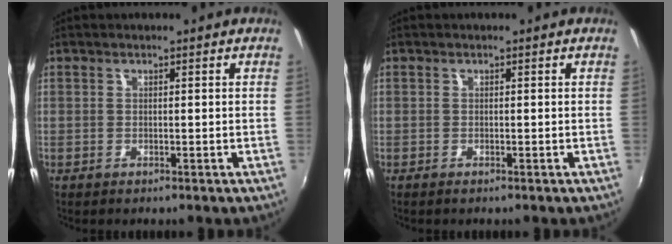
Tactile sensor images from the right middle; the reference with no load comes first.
{"total": 0.0}